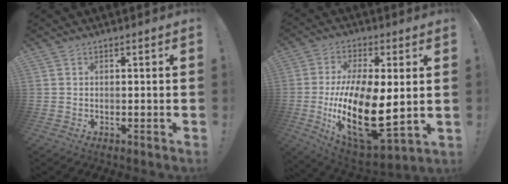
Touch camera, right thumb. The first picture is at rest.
{"total": 24.1, "force": [-1.9, 11.5, 21.1], "torque": [-0.388, -0.015, -0.017]}